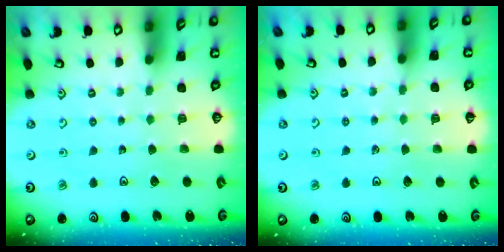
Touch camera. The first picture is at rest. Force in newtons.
{"total": 2.5, "press": 2.5, "slide": 0.4}